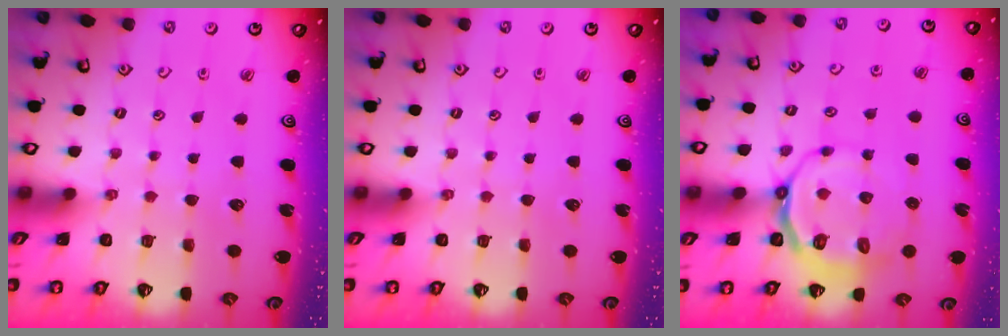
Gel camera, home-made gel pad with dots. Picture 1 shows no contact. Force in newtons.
{"total": 0.0}
{"total": 9.1, "press": 8.6, "slide": 3.0}